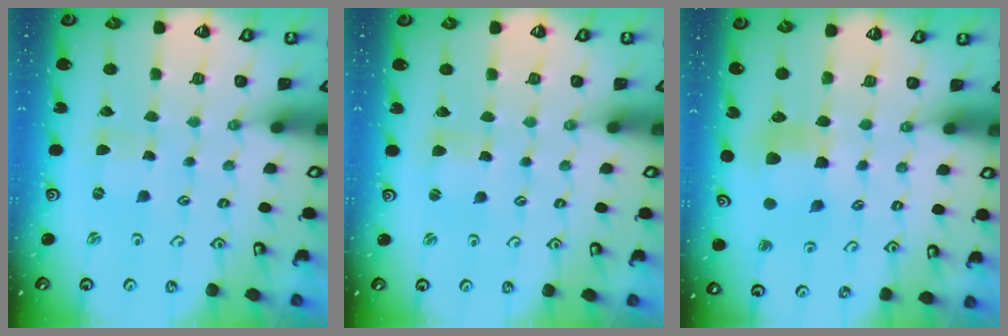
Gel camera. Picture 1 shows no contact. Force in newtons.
{"total": 1.7, "press": 1.7, "slide": 0.2}
{"total": 6.6, "press": 6.6, "slide": 0.8}